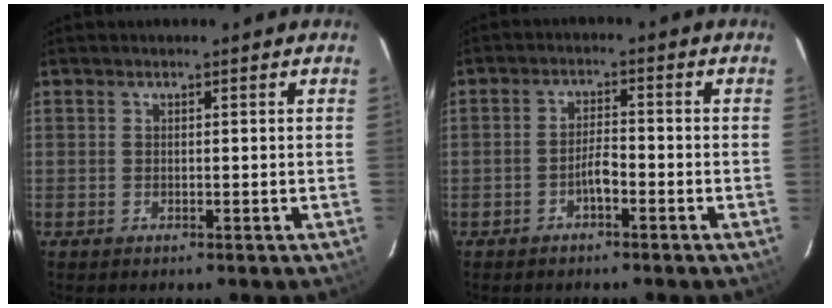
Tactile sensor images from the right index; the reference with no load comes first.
{"total": 2.9, "force": [-1.9, 0.6, 2.1], "torque": [-0.044, 0.008, -0.033]}